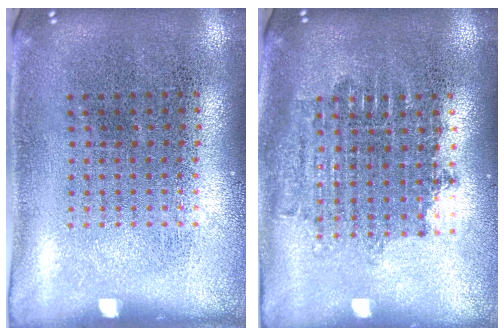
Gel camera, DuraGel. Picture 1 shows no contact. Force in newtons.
{"total": 1.6, "press": 1.3, "slide": 0.9}